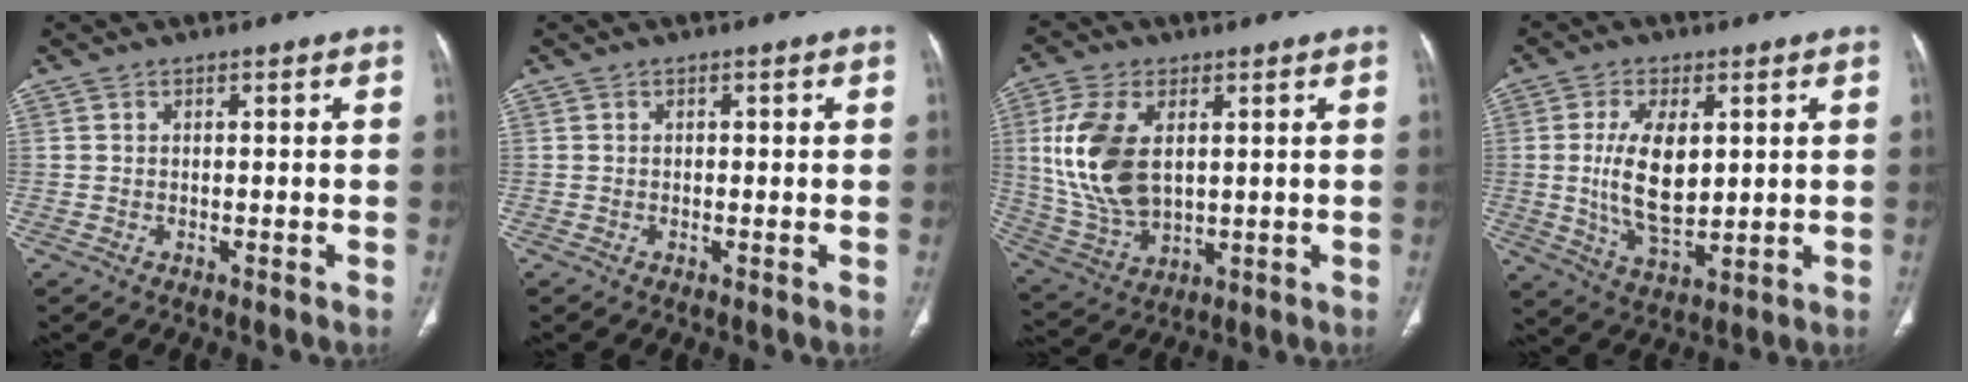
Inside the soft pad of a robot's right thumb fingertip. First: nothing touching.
{"total": 0.0}
{"total": 14.9, "force": [2.8, 8.7, 11.8], "torque": [-0.244, -0.010, 0.066]}
{"total": 11.8, "force": [1.5, 6.0, 10.1], "torque": [-0.177, -0.019, 0.037]}